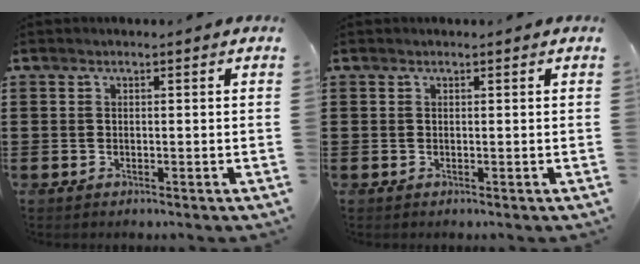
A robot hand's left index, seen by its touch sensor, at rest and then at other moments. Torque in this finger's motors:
{"motor_torque": [-0.03, 0.03, 0.10, -0.01]}